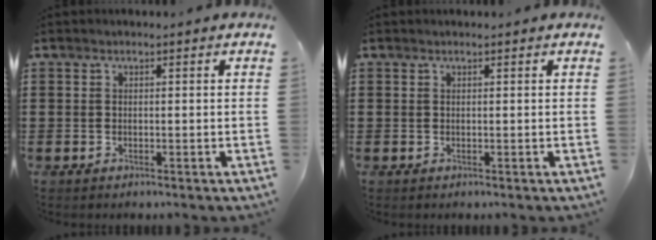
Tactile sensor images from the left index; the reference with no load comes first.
{"total": 0.0}